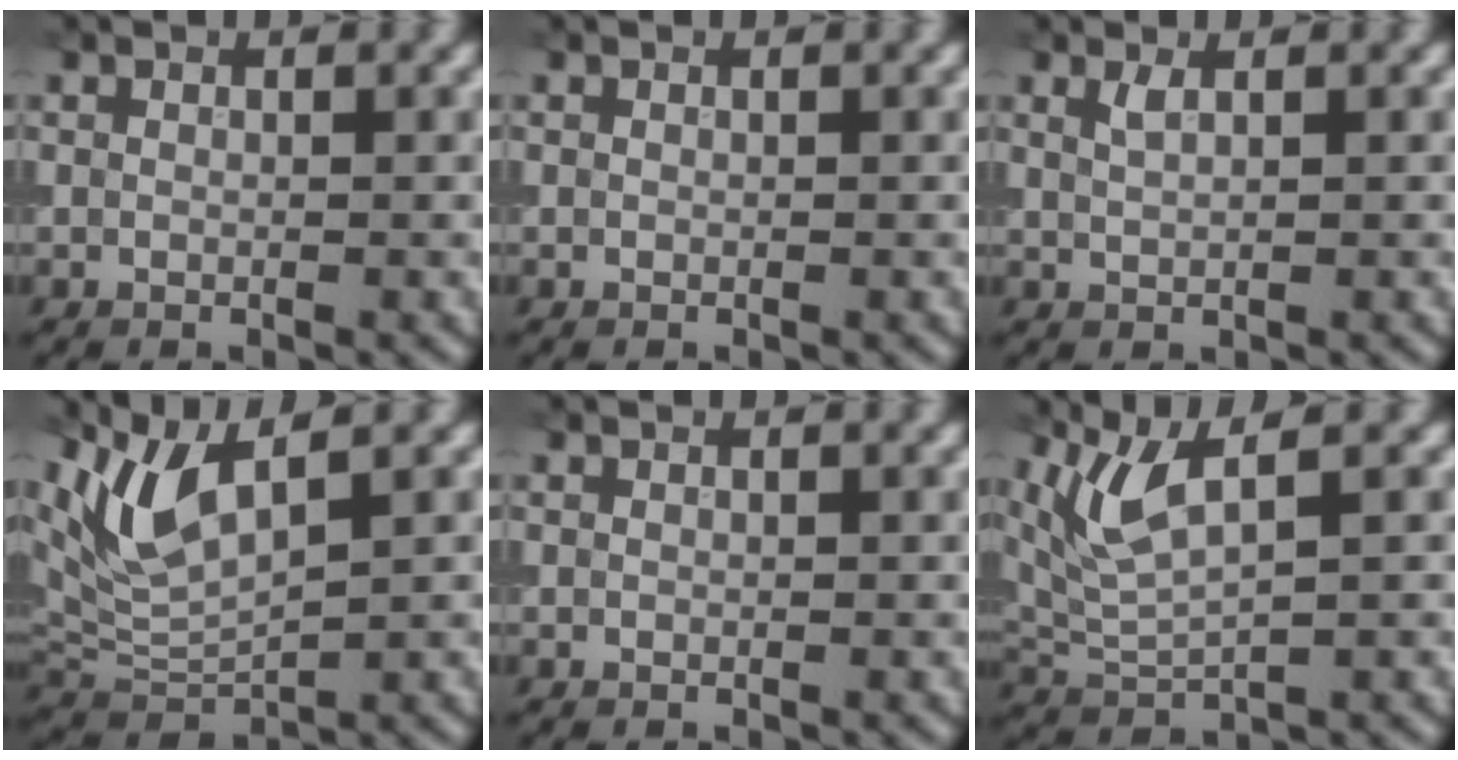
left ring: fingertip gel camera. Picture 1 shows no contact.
{"total": 0.0}
{"total": 0.9, "force": [0.6, 0.3, 0.6], "torque": [-0.013, 0.001, 0.012]}
{"total": 5.3, "force": [2.9, 1.7, 4.2], "torque": [-0.099, -0.001, 0.060]}
{"total": 0.0}
{"total": 4.8, "force": [2.5, 1.2, 3.9], "torque": [-0.096, 0.003, 0.057]}